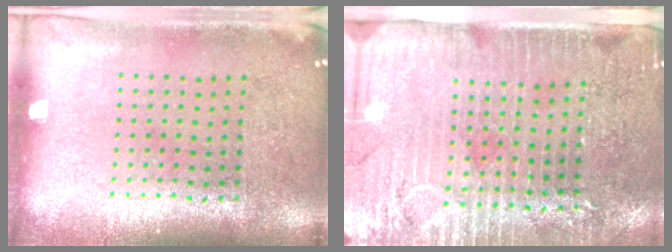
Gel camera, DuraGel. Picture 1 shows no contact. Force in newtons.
{"total": 3.3, "press": 3.0, "slide": 1.5}